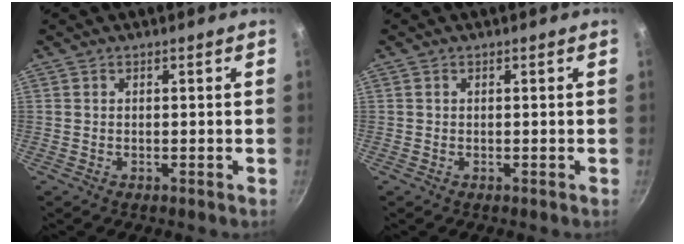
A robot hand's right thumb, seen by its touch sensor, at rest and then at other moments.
{"total": 0.0}